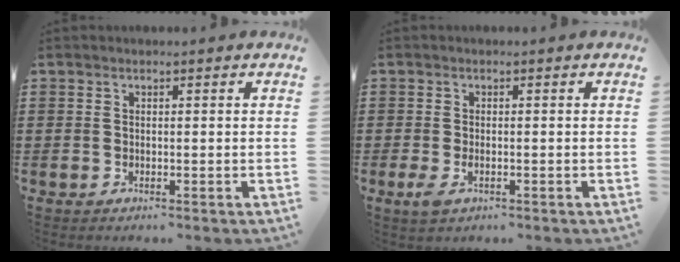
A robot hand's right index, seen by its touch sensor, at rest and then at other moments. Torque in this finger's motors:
{"motor_torque": [1.16, 0.98, 0.06, 0.06]}